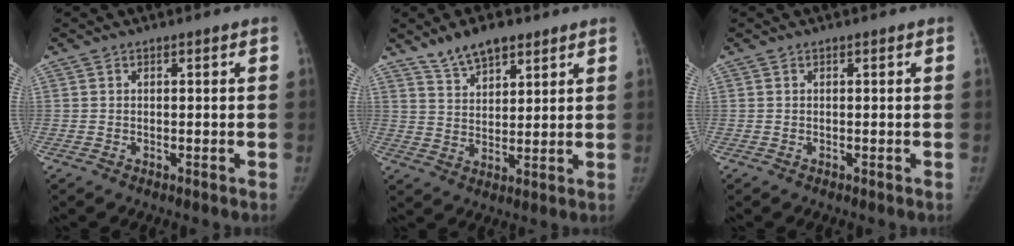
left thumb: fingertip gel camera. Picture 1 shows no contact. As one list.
[{"total": 8.0, "force": [5.9, 3.6, 4.0], "torque": [-0.045, -0.031, 0.108]}, {"total": 0.0}]